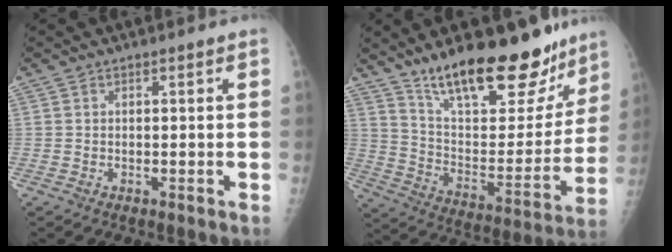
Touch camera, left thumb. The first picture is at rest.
{"total": 25.5, "force": [18.8, 9.1, 14.6], "torque": [-0.174, -0.096, 0.299]}